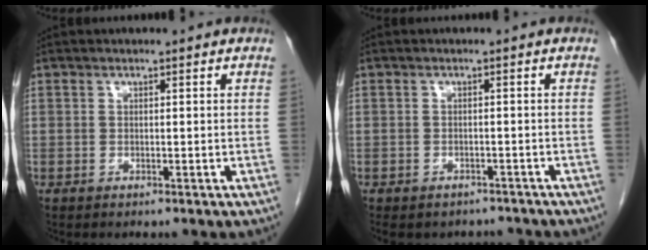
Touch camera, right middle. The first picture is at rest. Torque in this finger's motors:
{"motor_torque": [0.11, -0.11, 0.03, 0.03]}